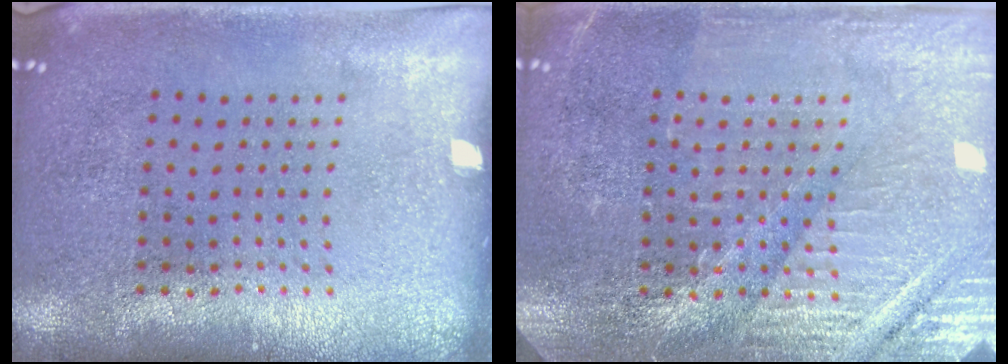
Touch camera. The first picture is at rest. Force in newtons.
{"total": 3.9, "press": 3.7, "slide": 1.0}